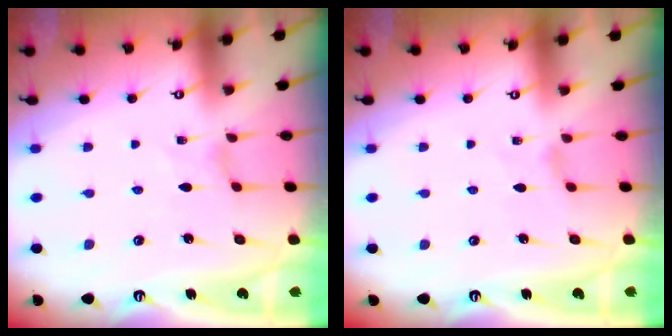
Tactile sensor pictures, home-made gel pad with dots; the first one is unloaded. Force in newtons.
{"total": 0.0}